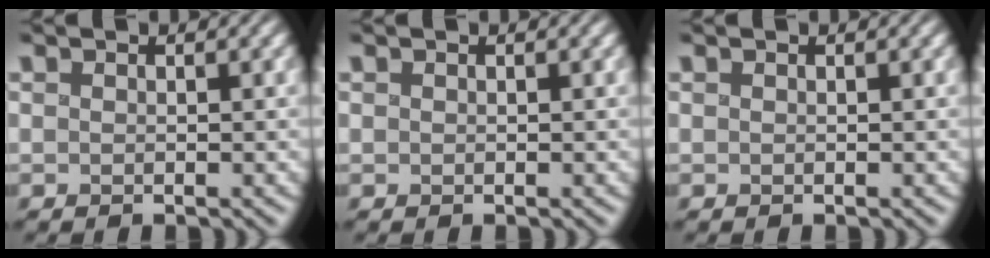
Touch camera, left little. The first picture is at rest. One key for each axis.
{"total": 0.0}
{"total": 0.0}